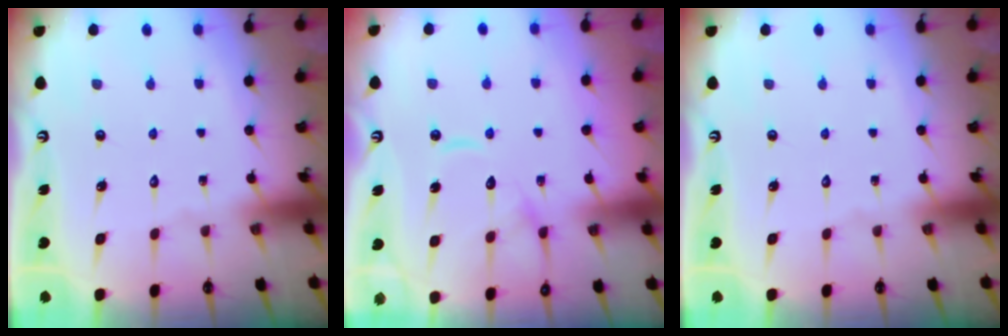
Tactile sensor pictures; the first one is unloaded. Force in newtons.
{"total": 12.3, "press": 12.2, "slide": 1.3}
{"total": 0.0}